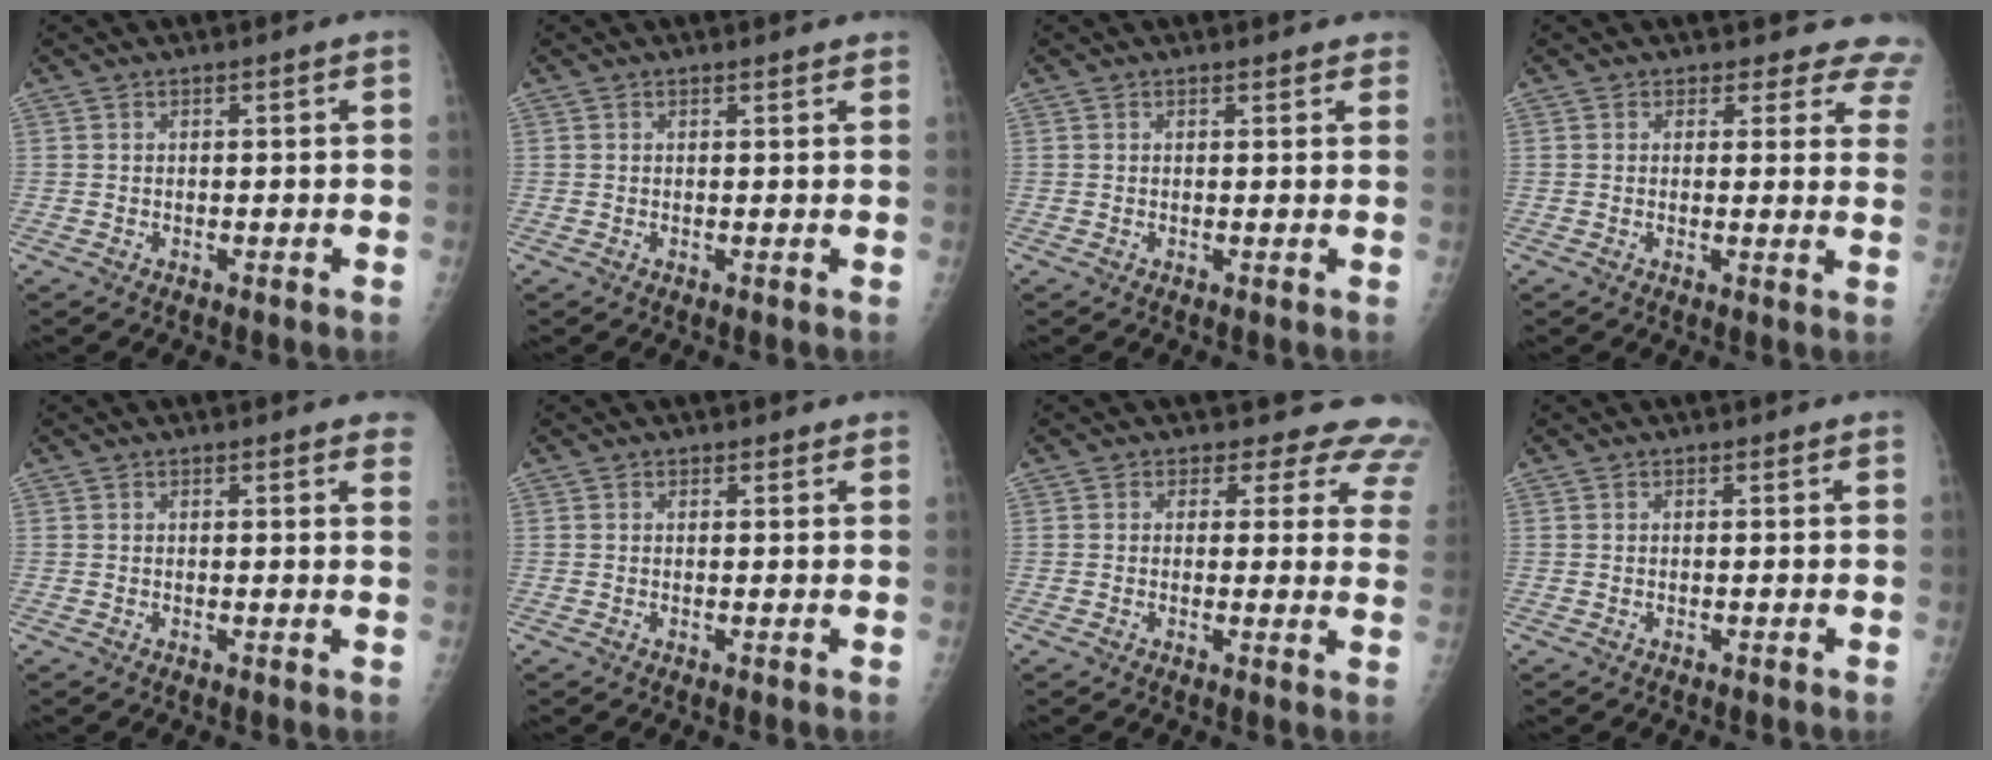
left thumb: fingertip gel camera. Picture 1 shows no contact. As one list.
[{"total": 1.0, "force": [1.0, 0.3, 0.3], "torque": [-0.002, -0.002, 0.012]}, {"total": 2.2, "force": [2.0, 0.9, 0.4], "torque": [0.011, -0.006, 0.012]}, {"total": 9.9, "force": [8.8, 4.6, 0.9], "torque": [0.047, -0.042, 0.061]}, {"total": 3.8, "force": [3.4, 0.9, 1.5], "torque": [0.001, -0.010, 0.023]}, {"total": 1.0, "force": [0.8, 0.6, 0.1], "torque": [0.009, -0.006, 0.007]}, {"total": 11.9, "force": [10.0, 5.8, 2.5], "torque": [0.025, -0.052, 0.080]}, {"total": 0.0}]